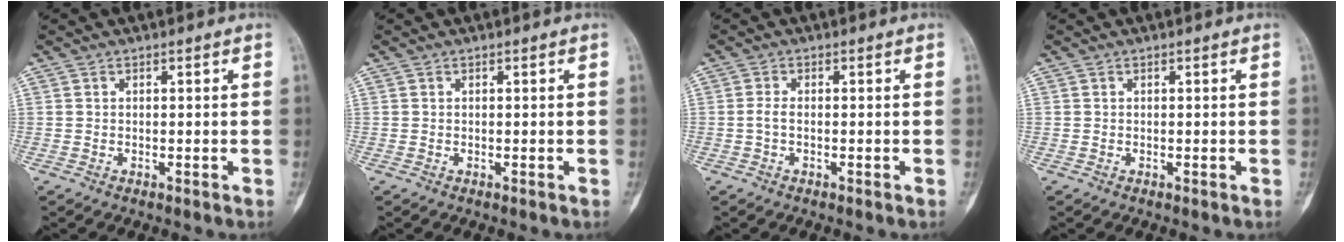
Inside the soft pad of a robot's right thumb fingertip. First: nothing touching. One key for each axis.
{"total": 0.0}
{"total": 1.5, "fx": -0.3, "fy": 0.7, "fz": 1.3, "tx": -0.031, "ty": 0.001, "tz": -0.006}
{"total": 0.0}